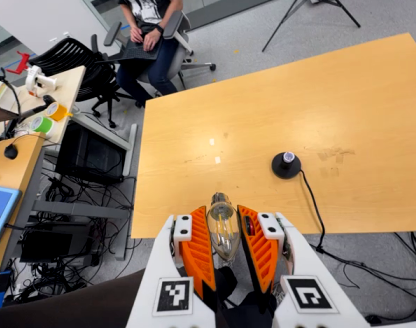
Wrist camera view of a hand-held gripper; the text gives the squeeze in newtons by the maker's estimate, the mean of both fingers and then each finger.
{"total": 8.6, "left": 7.9, "right": 9.2}